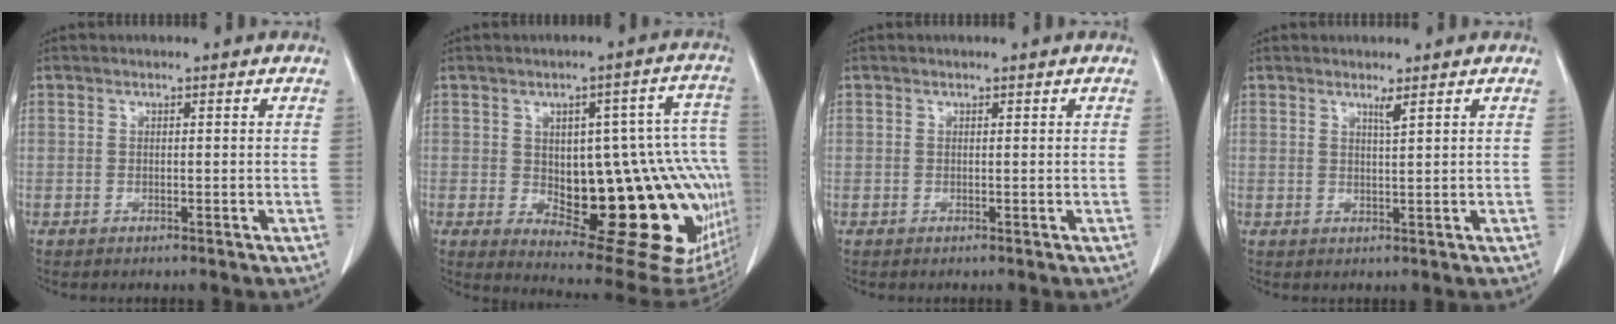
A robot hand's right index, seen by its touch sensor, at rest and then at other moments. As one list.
[{"total": 25.7, "force": [-3.9, 9.5, 23.5], "torque": [-0.217, 0.024, -0.023]}, {"total": 0.0}, {"total": 1.4, "force": [1.0, -0.3, 0.9], "torque": [-0.023, -0.010, 0.019]}]